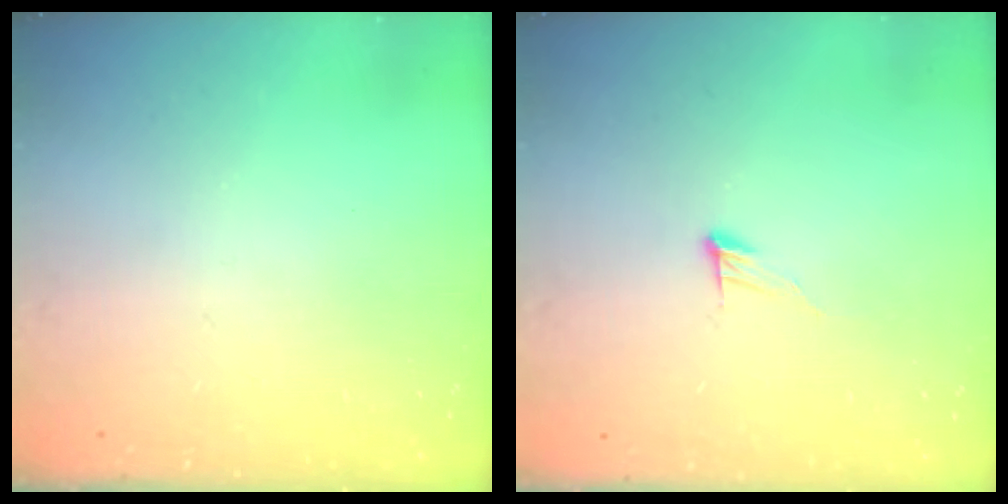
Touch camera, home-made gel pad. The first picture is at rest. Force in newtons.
{"total": 5.2, "press": 5.1, "slide": 0.4}